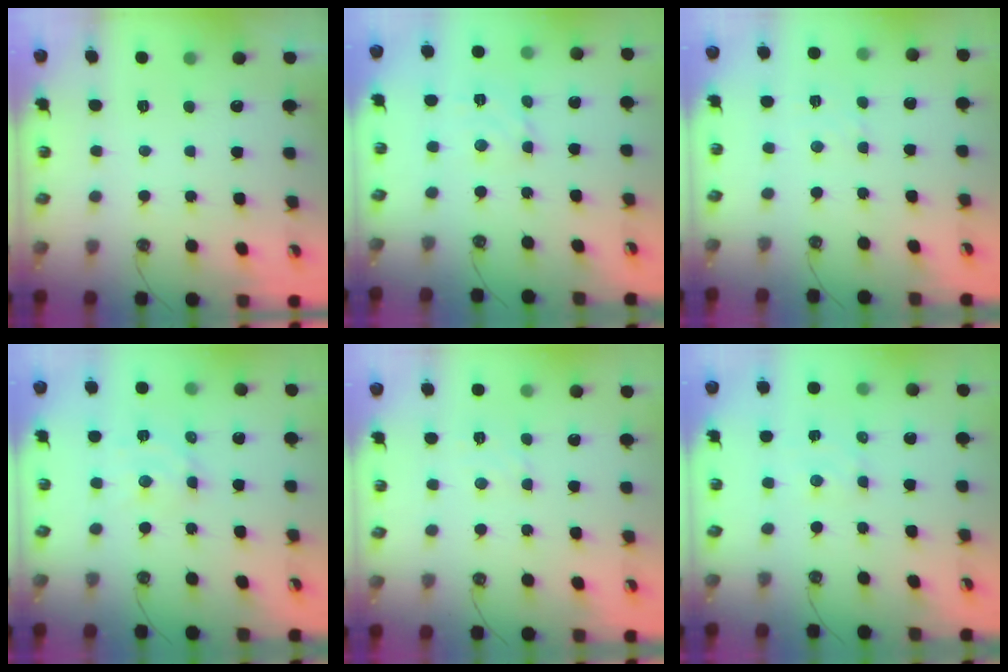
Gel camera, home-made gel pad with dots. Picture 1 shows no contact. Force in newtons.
{"total": 3.7, "press": 3.7, "slide": 0.4}
{"total": 2.8, "press": 2.7, "slide": 0.5}
{"total": 6.8, "press": 6.8, "slide": 0.4}
{"total": 4.1, "press": 4.1, "slide": 0.6}
{"total": 2.0, "press": 2.0, "slide": 0.4}